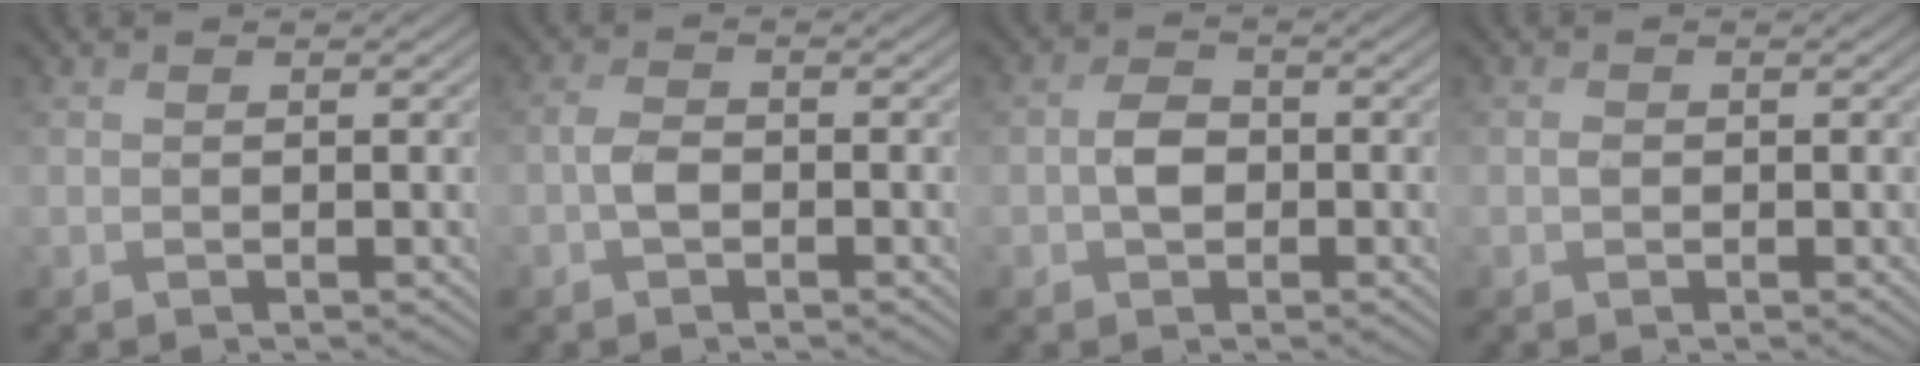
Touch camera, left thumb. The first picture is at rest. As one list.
[{"total": 2.3, "force": [-0.9, 1.2, 1.7], "torque": [-0.035, 0.005, -0.023]}, {"total": 3.2, "force": [-0.7, 2.4, 2.0], "torque": [-0.042, 0.001, -0.019]}, {"total": 0.7, "force": [-0.1, 0.5, 0.4], "torque": [-0.008, -0.001, -0.005]}]